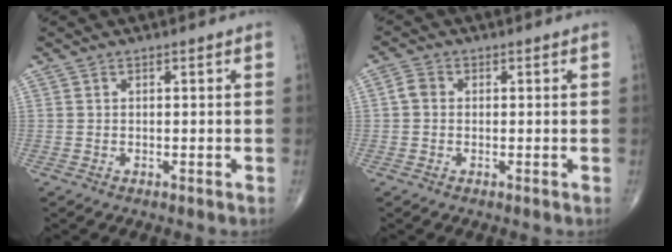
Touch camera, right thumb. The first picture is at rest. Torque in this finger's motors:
{"motor_torque": [-0.32, 0.21, -0.42, -0.03, 0.10]}